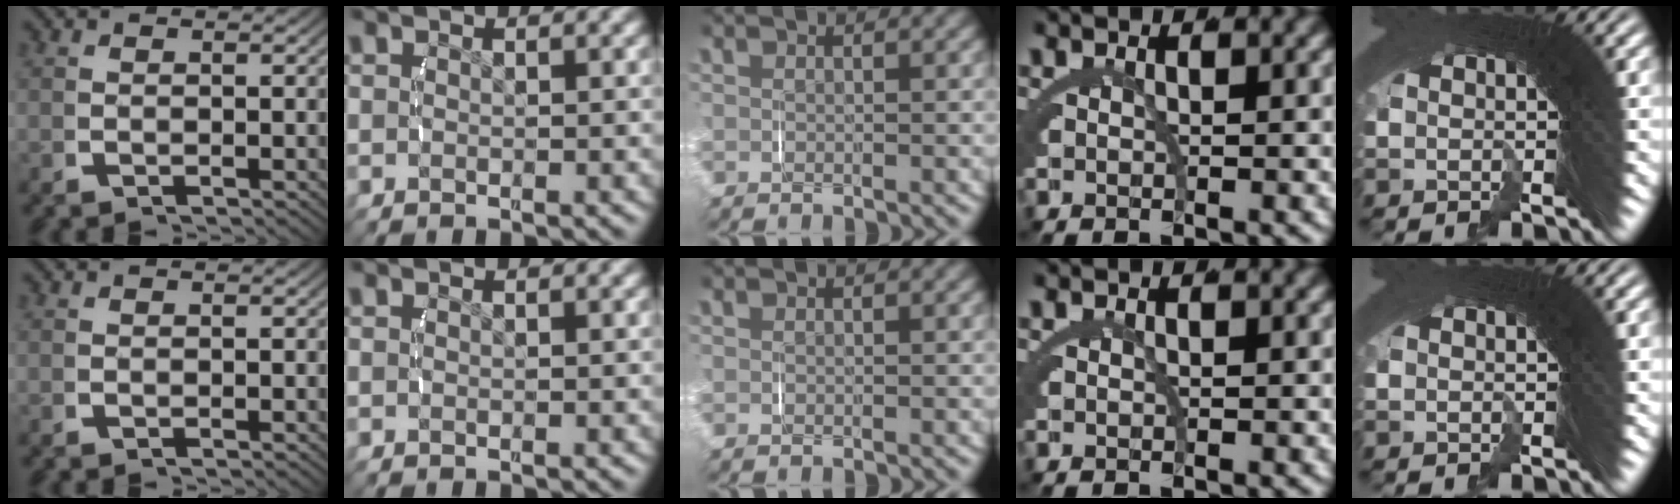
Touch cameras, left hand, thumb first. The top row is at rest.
{}